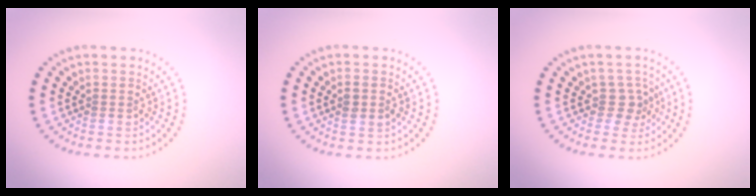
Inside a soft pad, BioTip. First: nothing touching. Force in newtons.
{"total": 1.4, "press": 1.4, "slide": 0.3}
{"total": 2.0, "press": 1.6, "slide": 1.3}